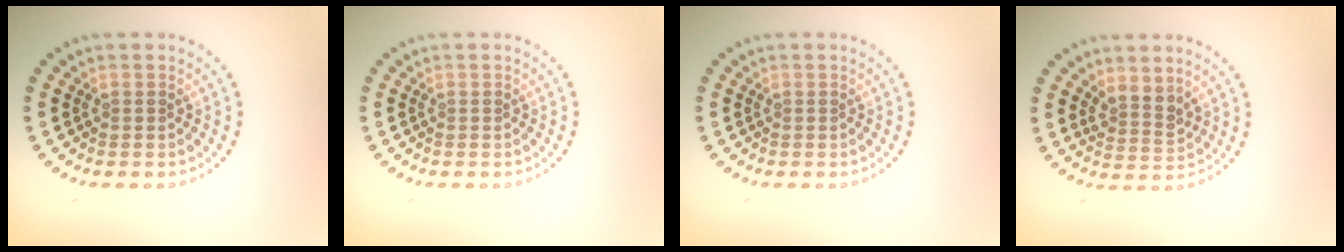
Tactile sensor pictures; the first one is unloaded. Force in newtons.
{"total": 0.0}
{"total": 0.0}
{"total": 2.3, "press": 1.8, "slide": 1.5}